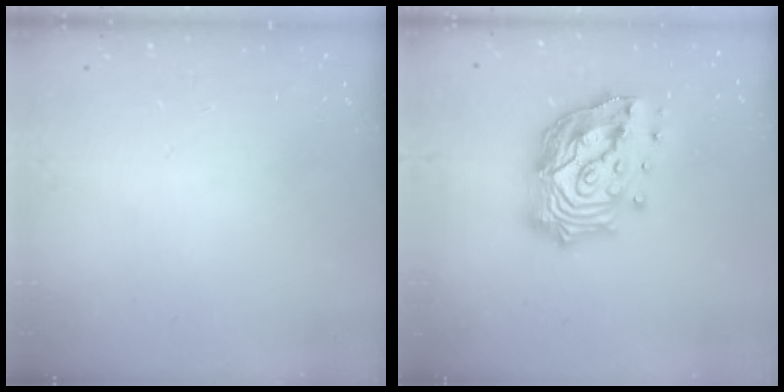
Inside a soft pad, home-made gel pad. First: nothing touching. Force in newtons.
{"total": 22.7, "press": 22.6, "slide": 1.9}